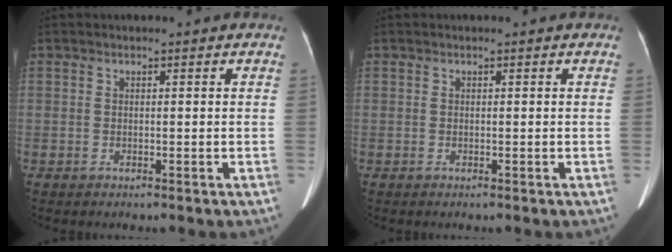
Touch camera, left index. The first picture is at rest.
{"total": 0.0}